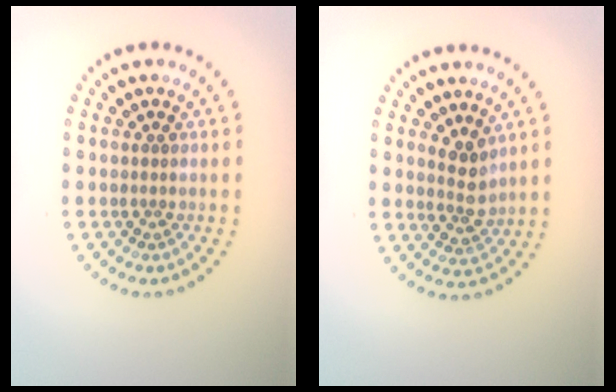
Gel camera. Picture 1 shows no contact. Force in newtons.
{"total": 2.4, "press": 2.2, "slide": 1.1}